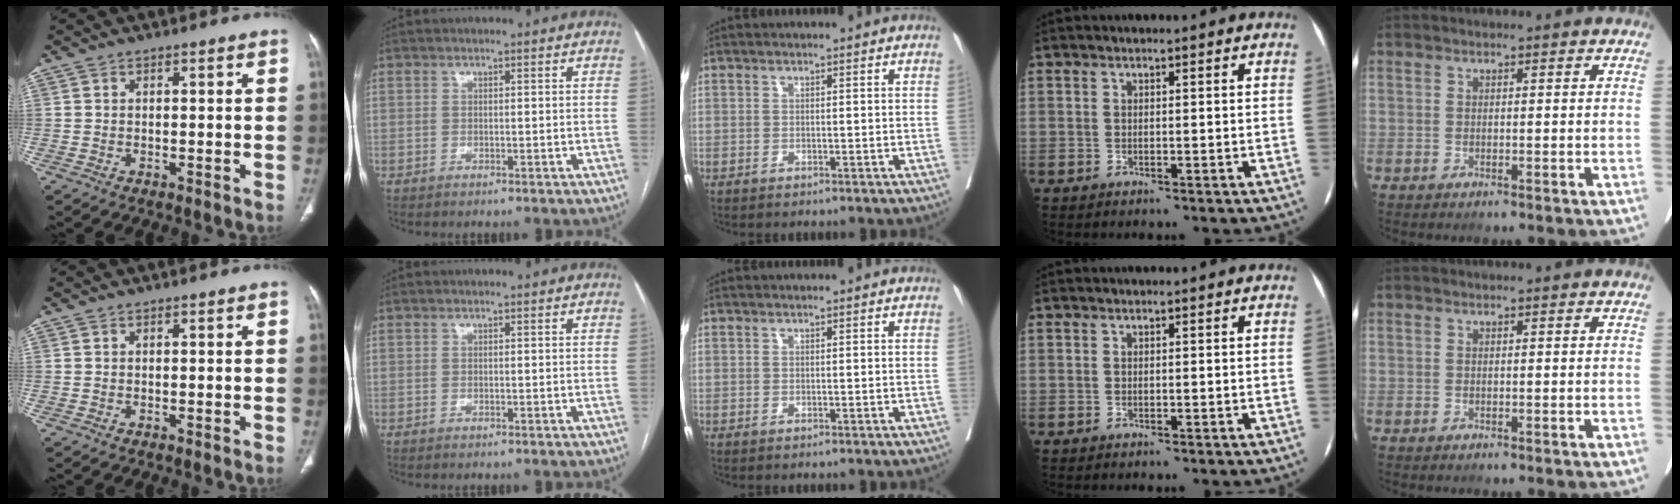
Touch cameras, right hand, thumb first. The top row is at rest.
{}